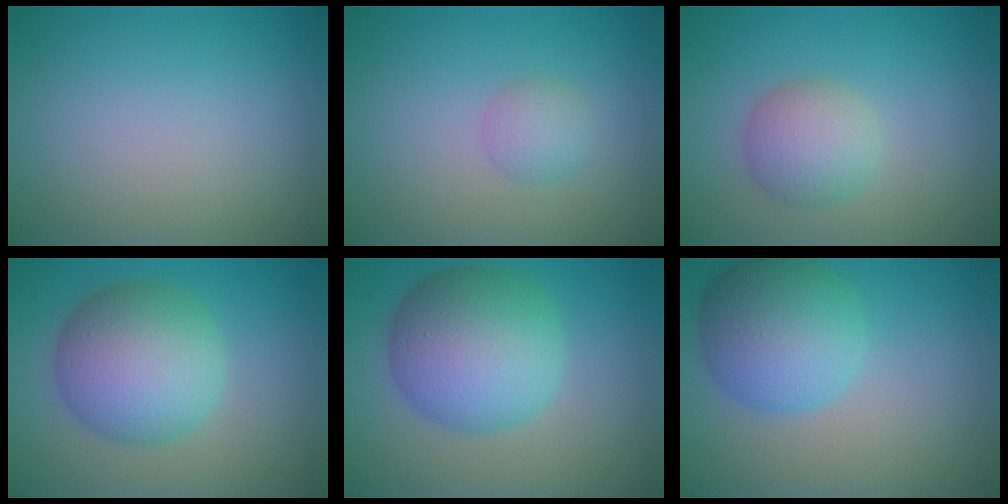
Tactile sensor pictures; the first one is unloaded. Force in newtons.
{"total": 1.5, "press": 1.5, "slide": 0.0}
{"total": 3.3, "press": 3.3, "slide": 0.3}
{"total": 7.7, "press": 7.7, "slide": 0.2}
{"total": 8.7, "press": 8.7, "slide": 0.2}
{"total": 6.7, "press": 6.7, "slide": 0.2}